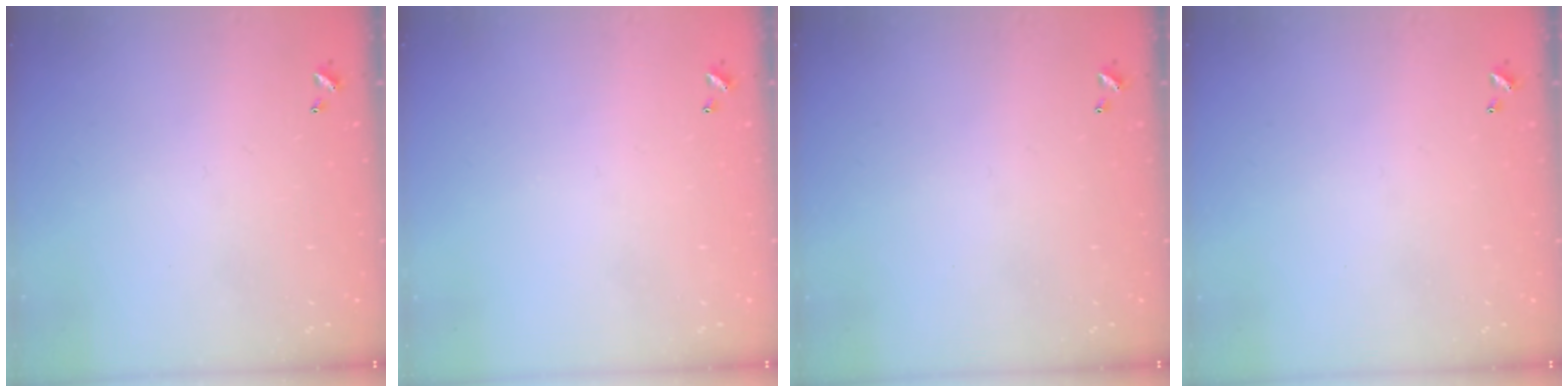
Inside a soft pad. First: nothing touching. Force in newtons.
{"total": 0.0}
{"total": 0.0}
{"total": 0.0}